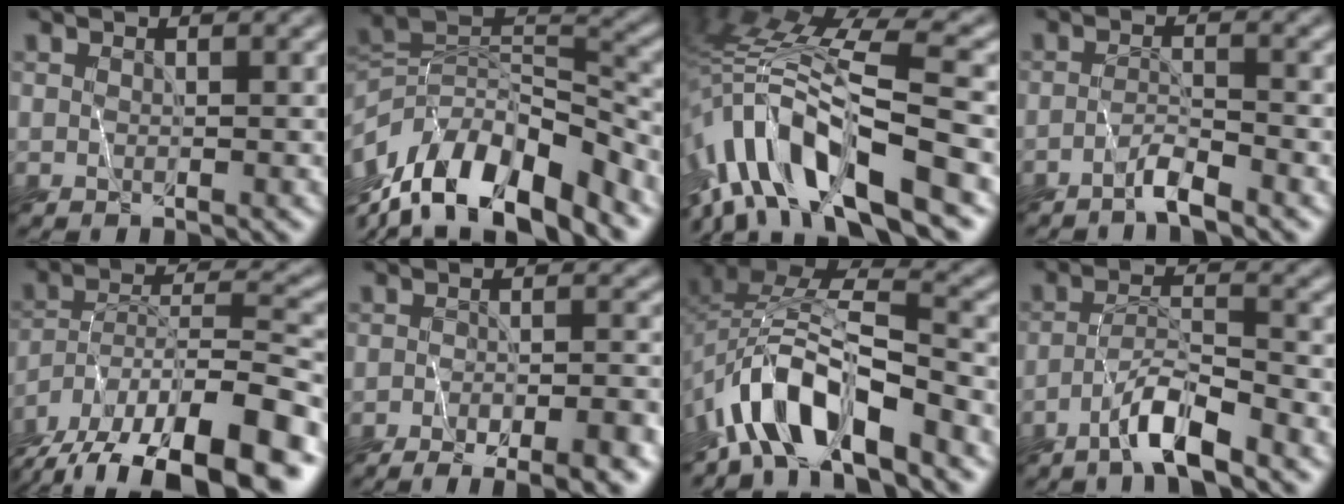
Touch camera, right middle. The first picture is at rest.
{"total": 12.7, "force": [-9.4, 4.5, 7.3], "torque": [-0.143, 0.023, -0.170]}
{"total": 11.8, "force": [-6.9, 2.8, 9.2], "torque": [-0.185, 0.020, -0.124]}
{"total": 2.2, "force": [-2.0, -0.7, 0.4], "torque": [-0.014, 0.003, -0.044]}
{"total": 15.2, "force": [-12.0, 4.7, 8.0], "torque": [-0.151, -0.003, -0.184]}
{"total": 9.0, "force": [-6.6, 2.5, 5.5], "torque": [-0.072, -0.019, -0.081]}
{"total": 8.4, "force": [-5.9, 2.7, 5.2], "torque": [-0.092, 0.007, -0.113]}
{"total": 4.1, "force": [-3.5, -0.1, 2.2], "torque": [-0.043, 0.004, -0.074]}